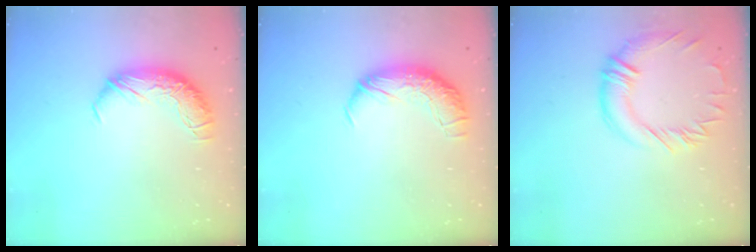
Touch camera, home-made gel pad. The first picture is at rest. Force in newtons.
{"total": 2.4, "press": 1.2, "slide": 2.1}
{"total": 2.3, "press": 2.0, "slide": 1.2}